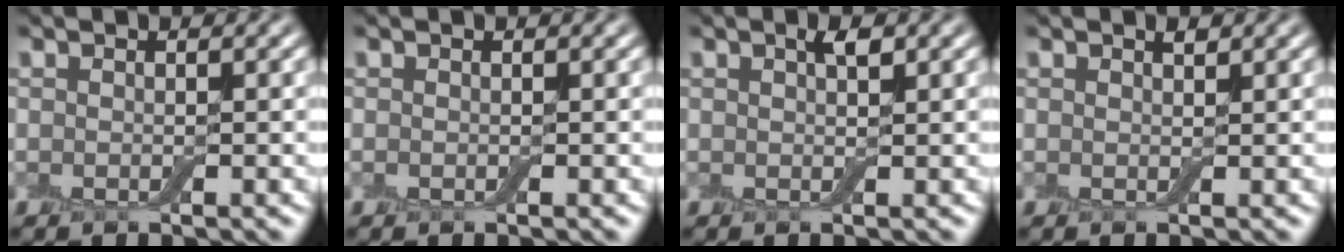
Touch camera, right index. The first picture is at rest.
{"total": 0.0}
{"total": 1.3, "force": [0.7, 0.3, 1.1], "torque": [-0.019, 0.000, 0.010]}
{"total": 0.6, "force": [0.5, 0.2, 0.4], "torque": [-0.007, -0.003, 0.008]}